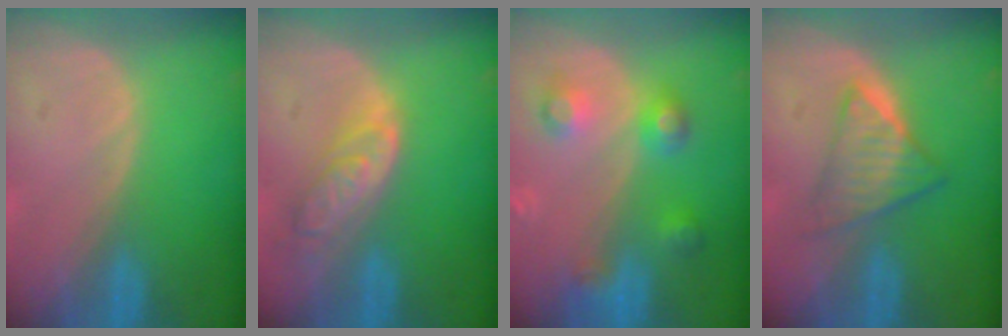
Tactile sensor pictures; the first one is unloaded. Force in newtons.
{"total": 6.2, "press": 5.5, "slide": 2.8}
{"total": 5.6, "press": 5.6, "slide": 0.4}
{"total": 6.4, "press": 5.6, "slide": 3.1}